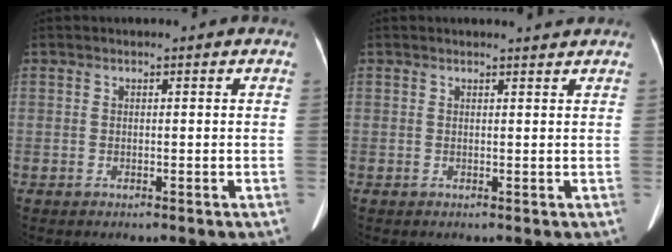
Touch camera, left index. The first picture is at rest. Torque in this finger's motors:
{"motor_torque": [-0.26, -0.17, 0.00, -0.01]}